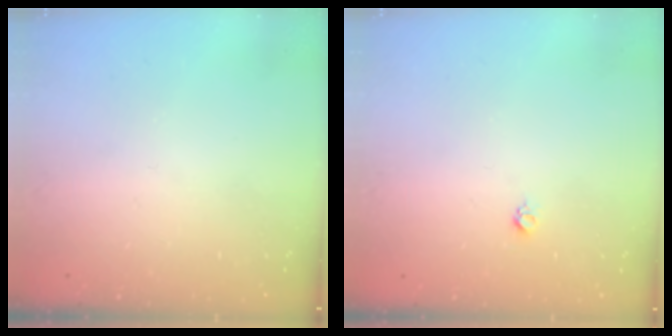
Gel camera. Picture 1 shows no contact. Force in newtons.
{"total": 3.0, "press": 2.9, "slide": 0.4}